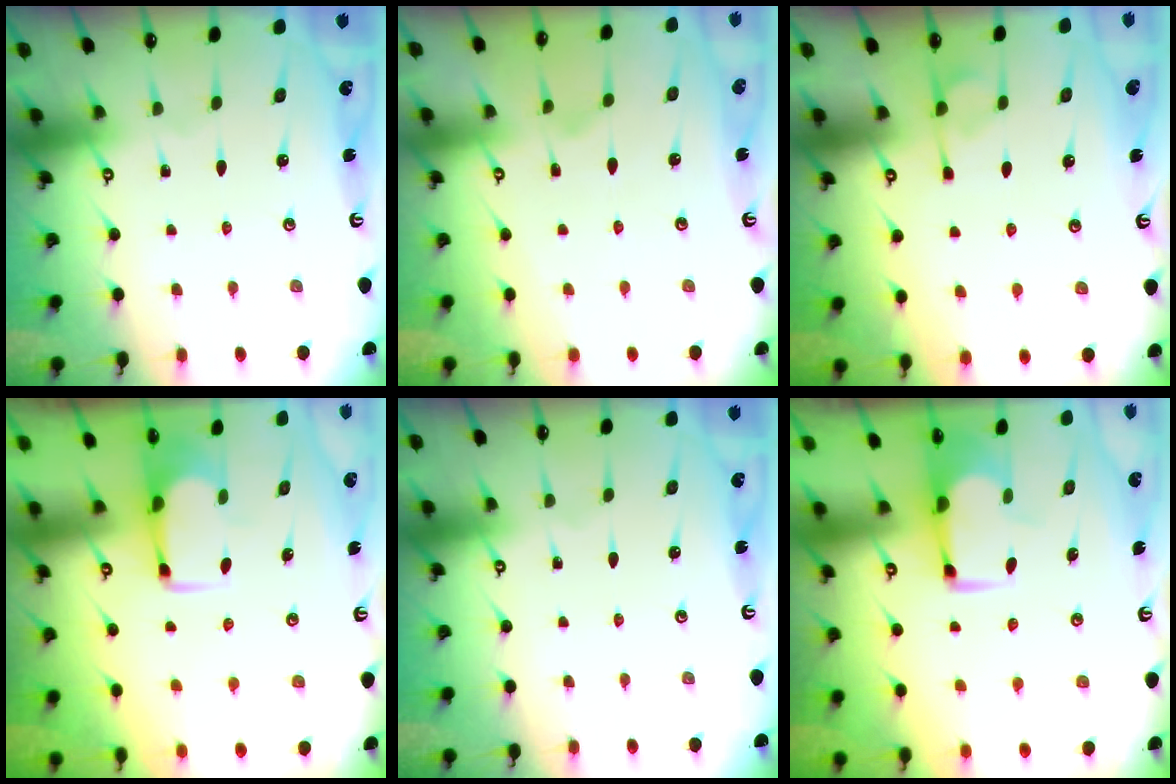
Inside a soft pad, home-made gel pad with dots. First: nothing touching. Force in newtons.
{"total": 3.9, "press": 3.7, "slide": 1.3}
{"total": 1.2, "press": 0.6, "slide": 1.1}
{"total": 1.8, "press": 1.7, "slide": 0.5}
{"total": 0.0}
{"total": 4.9, "press": 4.8, "slide": 1.2}